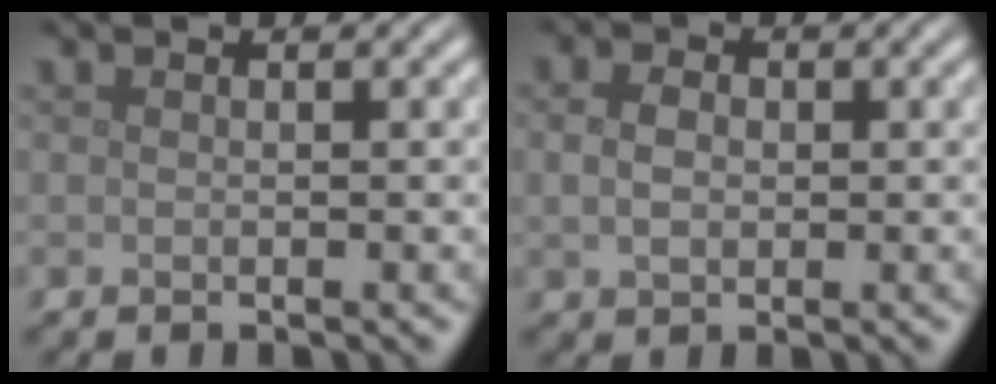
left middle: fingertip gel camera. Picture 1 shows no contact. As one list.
[{"total": 2.7, "force": [0.3, 2.0, 1.7], "torque": [-0.035, 0.001, 0.004]}]